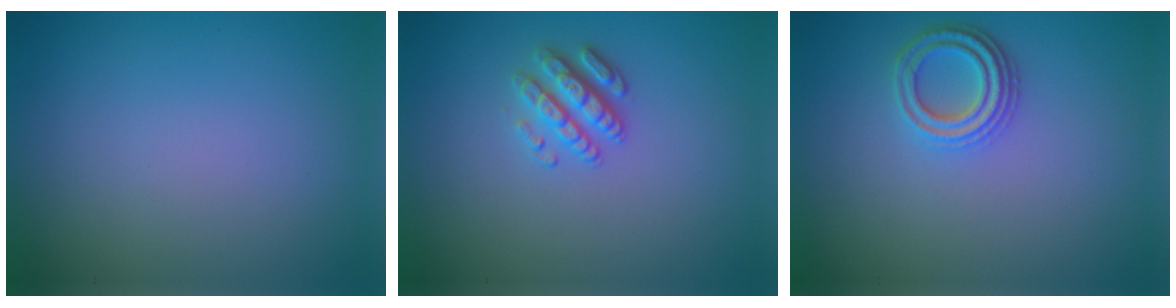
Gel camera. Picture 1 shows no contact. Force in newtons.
{"total": 2.6, "press": 2.6, "slide": 0.6}
{"total": 3.0, "press": 2.7, "slide": 1.1}